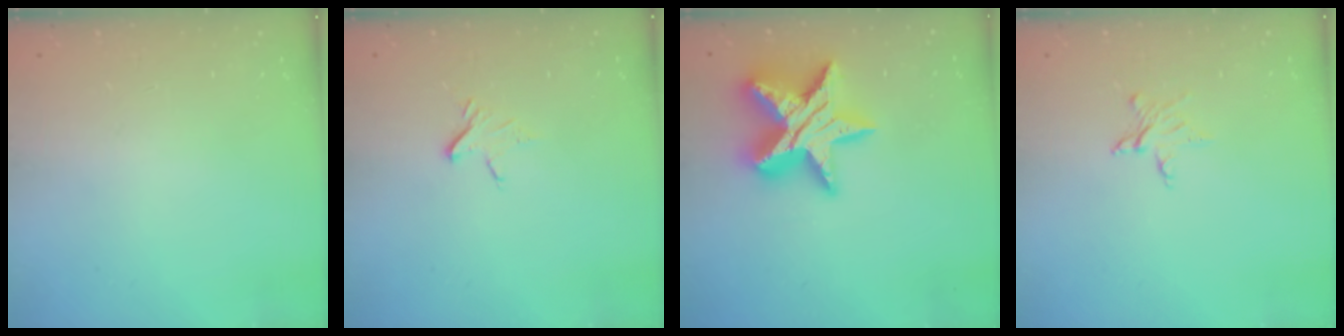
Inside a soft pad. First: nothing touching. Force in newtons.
{"total": 3.7, "press": 3.7, "slide": 0.3}
{"total": 18.5, "press": 18.4, "slide": 1.4}
{"total": 5.2, "press": 5.1, "slide": 0.3}